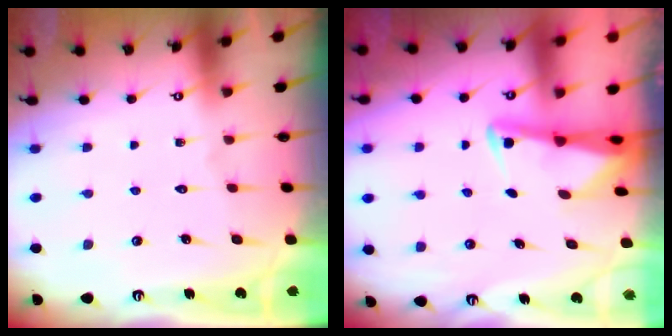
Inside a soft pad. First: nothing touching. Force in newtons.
{"total": 2.3, "press": 2.3, "slide": 0.3}